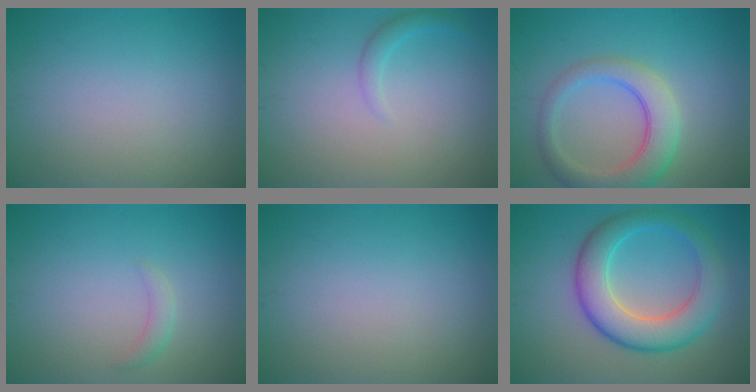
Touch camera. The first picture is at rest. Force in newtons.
{"total": 1.4, "press": 1.4, "slide": 0.1}
{"total": 5.3, "press": 5.2, "slide": 0.4}
{"total": 1.1, "press": 1.1, "slide": 0.0}
{"total": 0.0}
{"total": 7.1, "press": 7.1, "slide": 0.2}